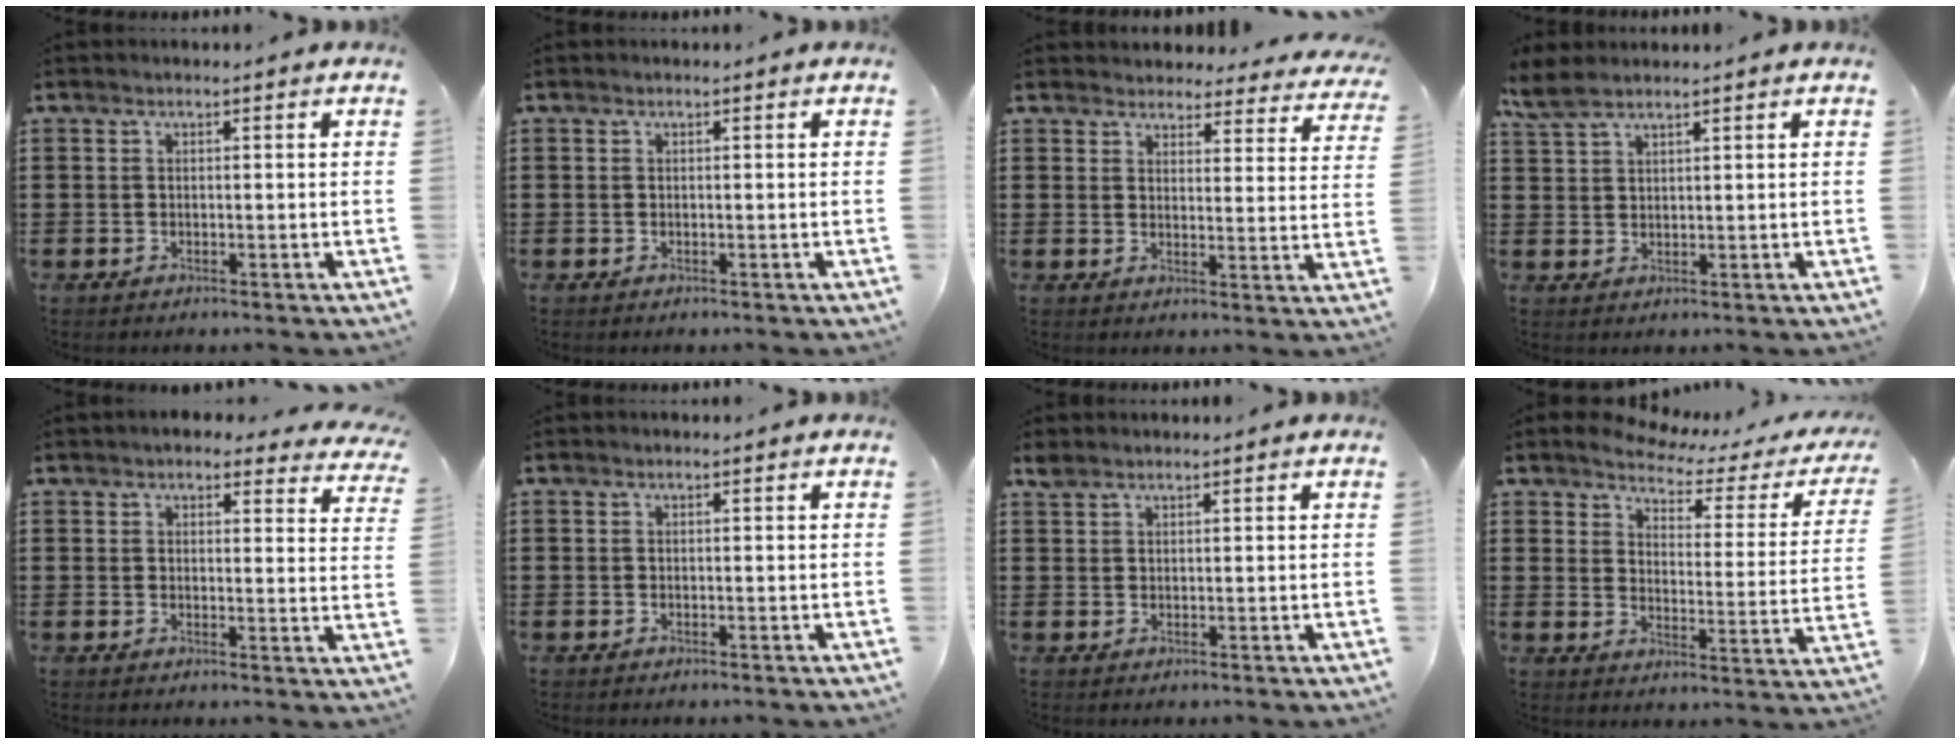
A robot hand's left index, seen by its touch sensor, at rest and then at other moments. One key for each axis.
{"total": 0.0}
{"total": 3.7, "fx": 3.6, "fy": 0.6, "fz": 0.1, "tx": -0.012, "ty": -0.021, "tz": 0.063}
{"total": 3.7, "fx": 2.8, "fy": 1.2, "fz": 2.1, "tx": -0.049, "ty": 0.003, "tz": 0.053}
{"total": 3.6, "fx": 3.3, "fy": 0.8, "fz": 1.0, "tx": -0.024, "ty": -0.012, "tz": 0.059}
{"total": 0.0}
{"total": 1.7, "fx": 1.5, "fy": 0.6, "fz": 0.6, "tx": -0.015, "ty": 0.002, "tz": 0.029}
{"total": 3.1, "fx": 2.9, "fy": 0.5, "fz": 0.7, "tx": -0.037, "ty": -0.020, "tz": 0.043}